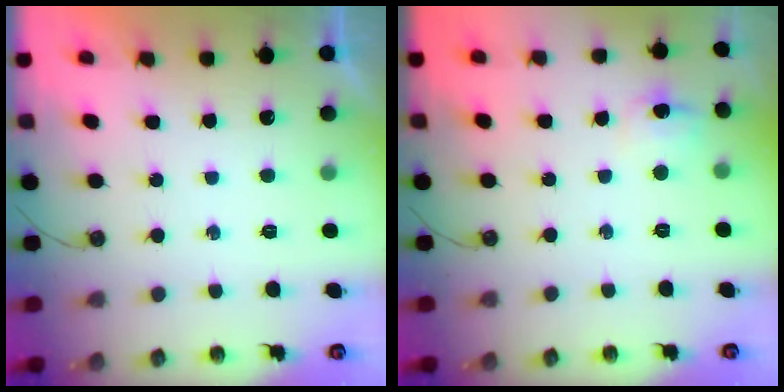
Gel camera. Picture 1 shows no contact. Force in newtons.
{"total": 6.1, "press": 6.1, "slide": 0.7}